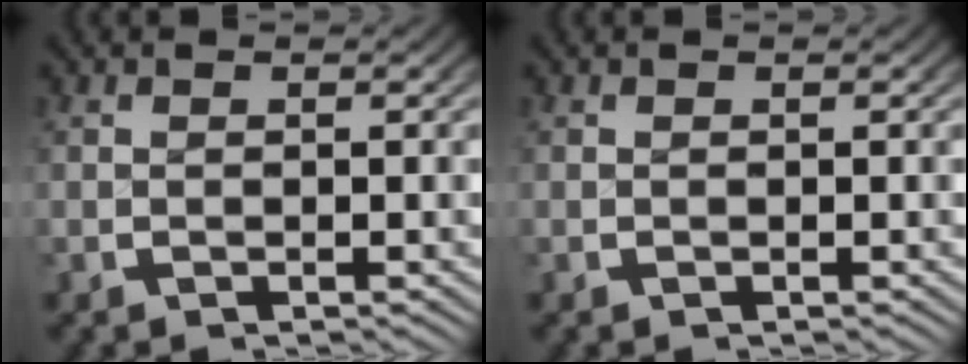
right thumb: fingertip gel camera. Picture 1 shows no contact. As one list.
[{"total": 0.0}]